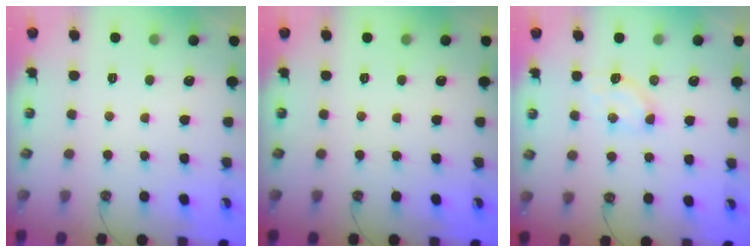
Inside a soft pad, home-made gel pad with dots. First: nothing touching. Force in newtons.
{"total": 0.0}
{"total": 5.1, "press": 5.1, "slide": 0.6}